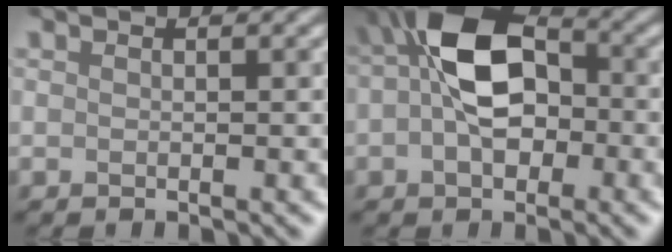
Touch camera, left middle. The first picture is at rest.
{"total": 6.9, "force": [-0.1, 4.0, 5.7], "torque": [-0.119, 0.023, -0.008]}